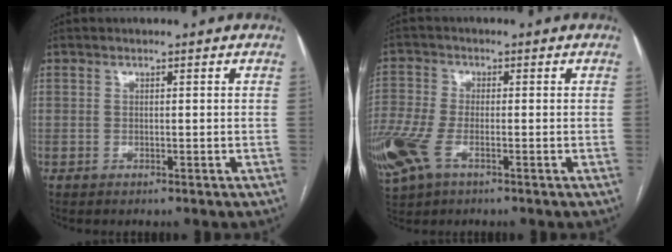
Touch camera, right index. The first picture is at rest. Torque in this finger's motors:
{"motor_torque": [0.46, -0.13, 0.48, 0.18]}